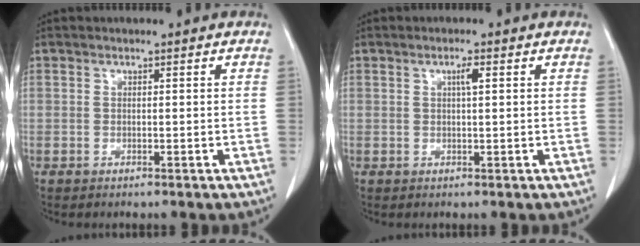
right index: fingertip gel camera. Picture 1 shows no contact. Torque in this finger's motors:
{"motor_torque": [0.12, 0.00, 0.02, 0.02]}